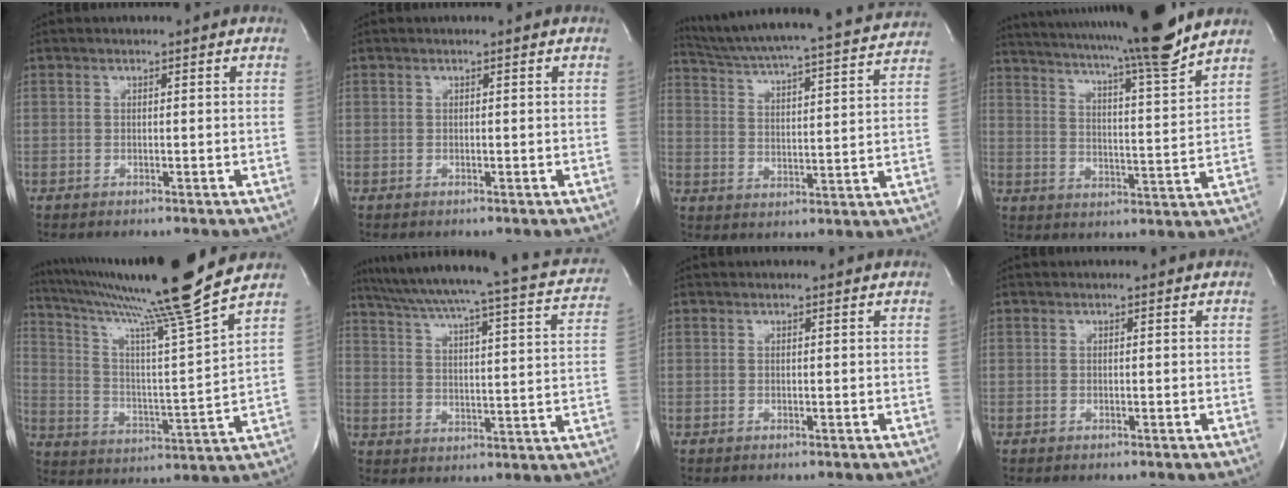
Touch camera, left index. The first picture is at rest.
{"total": 0.0}
{"total": 23.5, "force": [22.0, 0.6, 8.4], "torque": [-0.142, -0.033, 0.293]}
{"total": 19.5, "force": [16.9, -0.8, 9.7], "torque": [-0.168, -0.032, 0.240]}
{"total": 20.2, "force": [16.8, -3.0, 10.9], "torque": [-0.193, -0.036, 0.264]}
{"total": 25.0, "force": [21.4, 2.5, 12.7], "torque": [-0.194, -0.025, 0.266]}
{"total": 1.4, "force": [1.4, 0.0, 0.4], "torque": [-0.010, 0.011, 0.016]}
{"total": 0.6, "force": [0.5, 0.0, 0.1], "torque": [-0.002, 0.003, 0.005]}